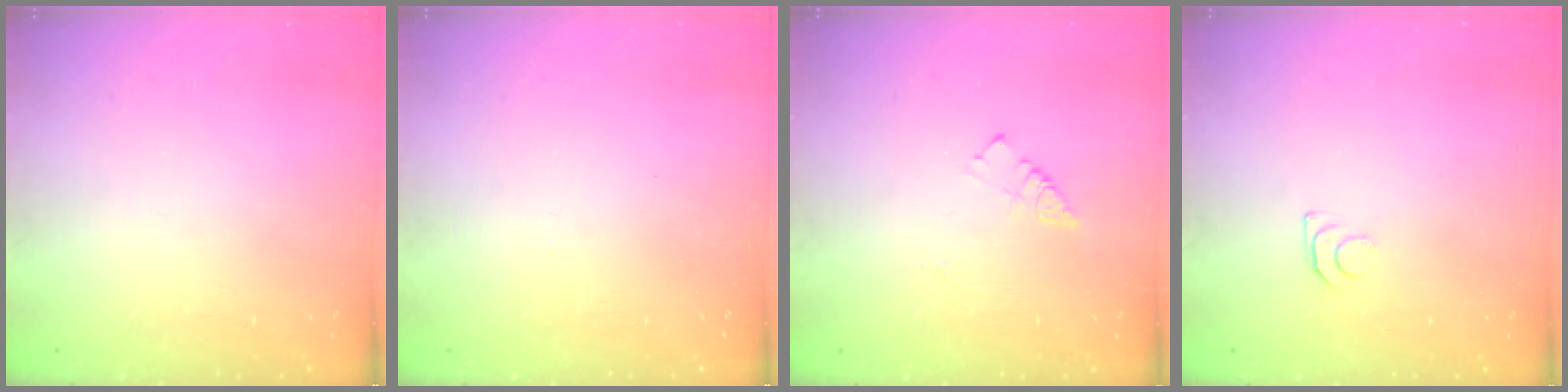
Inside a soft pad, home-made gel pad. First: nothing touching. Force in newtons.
{"total": 2.4, "press": 2.4, "slide": 0.4}
{"total": 4.2, "press": 4.2, "slide": 0.5}
{"total": 5.3, "press": 5.3, "slide": 0.5}